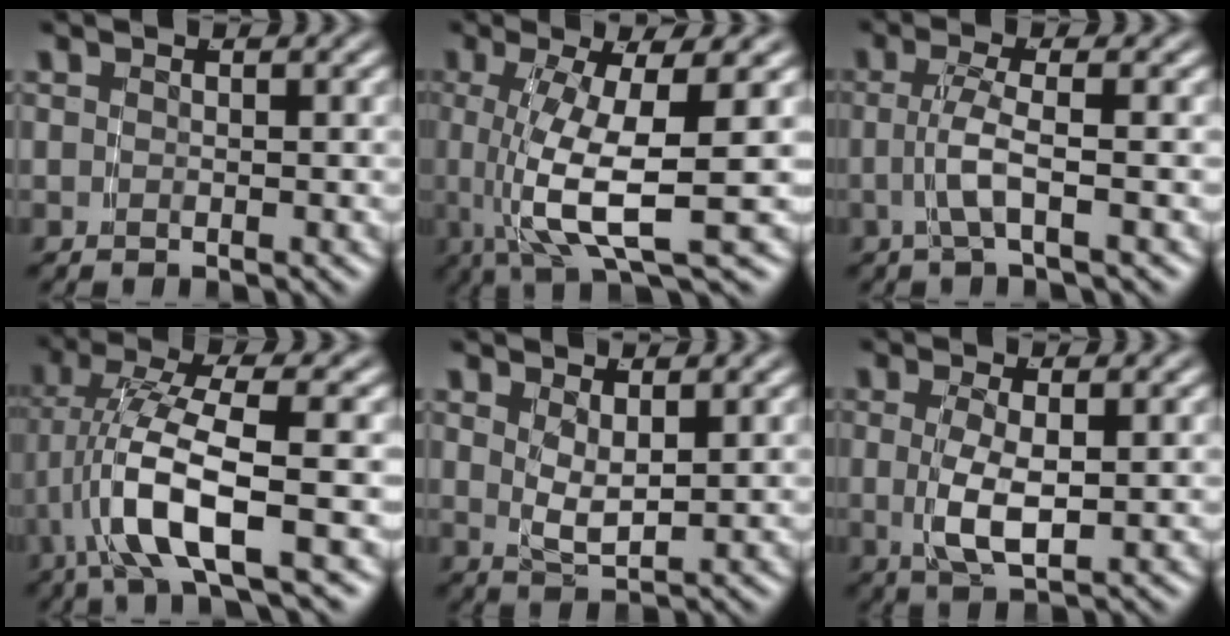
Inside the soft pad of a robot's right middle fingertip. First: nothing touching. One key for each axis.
{"total": 7.4, "fx": -0.8, "fy": 2.2, "fz": 7.1, "tx": -0.128, "ty": -0.018, "tz": -0.003}
{"total": 2.7, "fx": -0.7, "fy": -0.3, "fz": 2.6, "tx": -0.051, "ty": 0.000, "tz": -0.010}
{"total": 6.8, "fx": -0.5, "fy": 2.1, "fz": 6.5, "tx": -0.137, "ty": -0.016, "tz": -0.002}
{"total": 2.7, "fx": 1.0, "fy": 0.7, "fz": 2.4, "tx": -0.044, "ty": -0.012, "tz": 0.027}
{"total": 3.7, "fx": -0.2, "fy": 1.0, "fz": 3.5, "tx": -0.077, "ty": -0.011, "tz": 0.006}